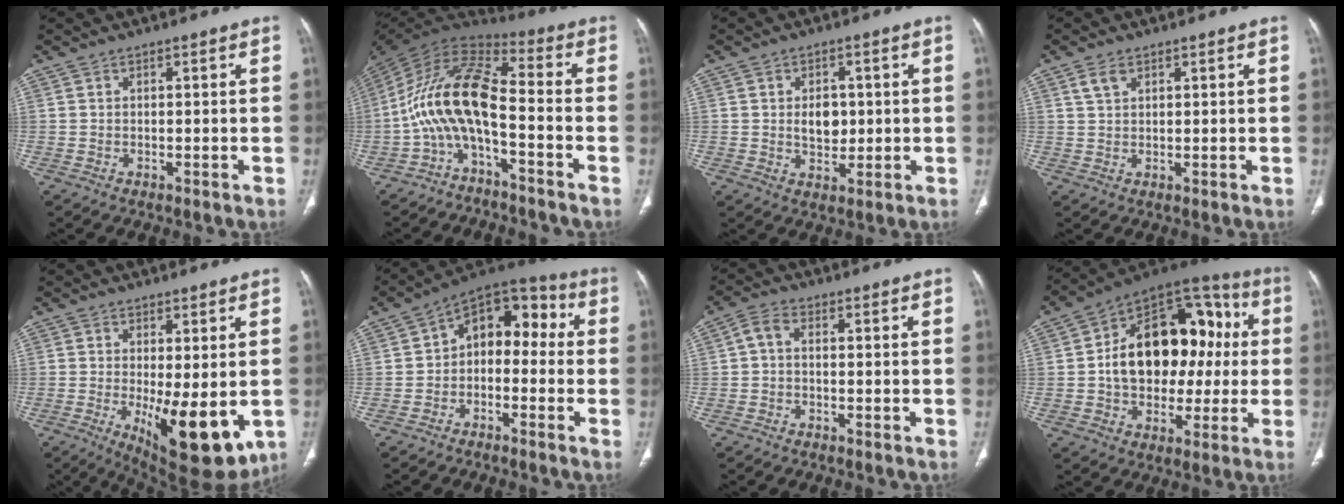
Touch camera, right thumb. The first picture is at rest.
{"total": 13.1, "force": [-4.8, 4.6, 11.4], "torque": [-0.228, 0.093, -0.101]}
{"total": 5.1, "force": [0.4, 3.7, 3.5], "torque": [-0.033, -0.003, 0.012]}
{"total": 2.7, "force": [1.6, 1.5, 1.5], "torque": [-0.030, -0.001, 0.036]}
{"total": 12.8, "force": [-2.5, 4.6, 11.7], "torque": [-0.164, -0.028, -0.019]}
{"total": 11.4, "force": [-0.6, 7.9, 8.3], "torque": [-0.078, 0.052, -0.031]}
{"total": 2.9, "force": [-0.2, 1.7, 2.3], "torque": [-0.044, 0.012, -0.012]}
{"total": 23.3, "force": [1.3, 15.3, 17.5], "torque": [-0.228, 0.045, 0.022]}